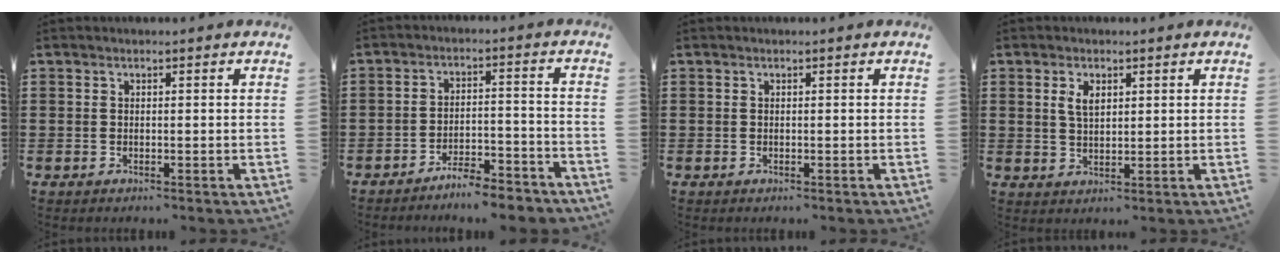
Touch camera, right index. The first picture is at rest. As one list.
[{"total": 5.2, "force": [-5.0, 0.4, 1.3], "torque": [-0.024, 0.007, -0.098]}, {"total": 0.0}, {"total": 3.1, "force": [1.2, 1.6, 2.4], "torque": [-0.051, 0.007, 0.020]}]